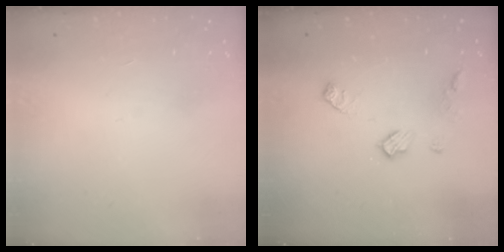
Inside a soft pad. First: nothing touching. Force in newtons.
{"total": 7.9, "press": 7.9, "slide": 0.3}